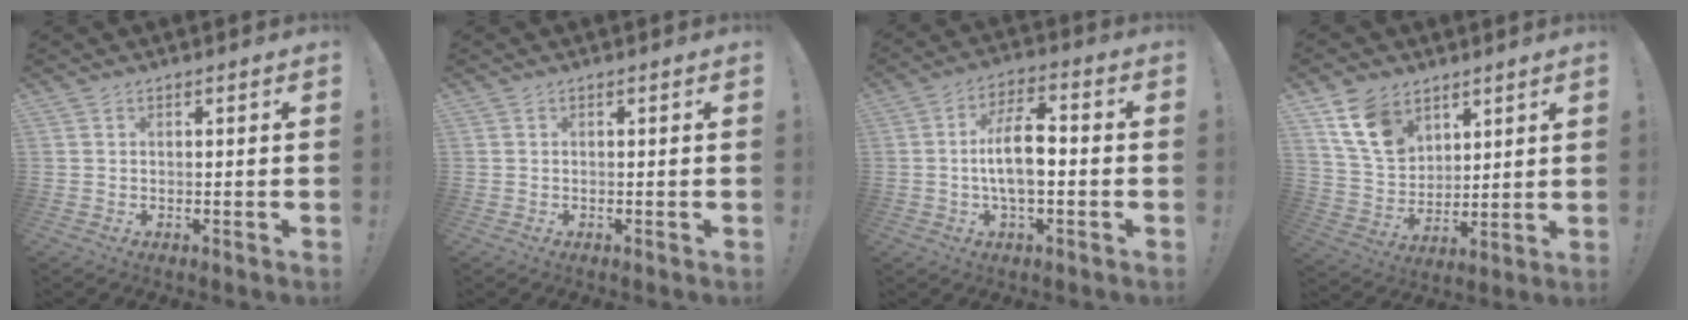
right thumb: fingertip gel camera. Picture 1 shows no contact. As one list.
[{"total": 0.0}, {"total": 10.6, "force": [-1.3, 4.4, 9.5], "torque": [-0.169, 0.010, -0.027]}, {"total": 13.8, "force": [8.1, 9.2, 6.4], "torque": [-0.115, -0.035, 0.160]}]